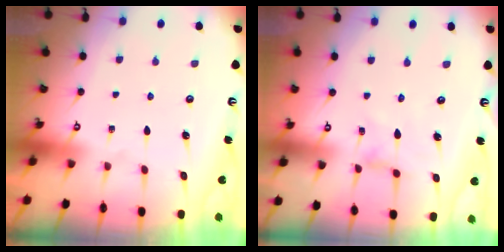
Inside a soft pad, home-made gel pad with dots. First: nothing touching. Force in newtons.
{"total": 0.8, "press": 0.8, "slide": 0.2}